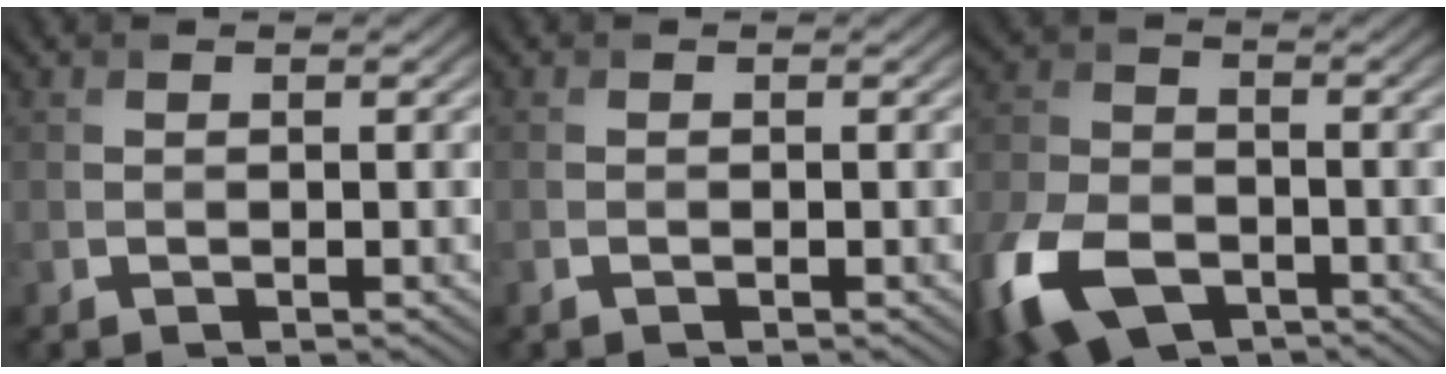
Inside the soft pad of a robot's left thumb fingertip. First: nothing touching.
{"total": 0.0}
{"total": 13.4, "force": [-6.8, 7.9, 8.6], "torque": [-0.235, -0.037, -0.134]}